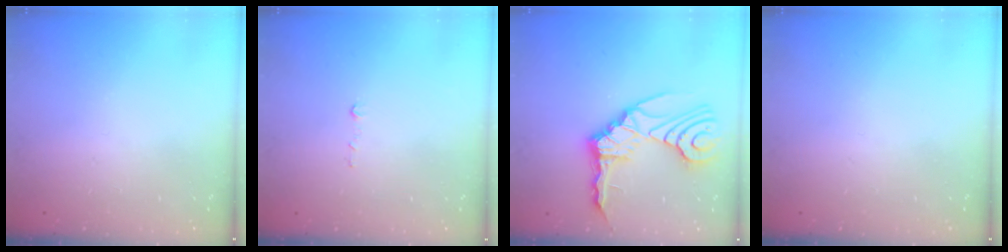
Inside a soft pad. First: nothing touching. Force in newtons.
{"total": 4.5, "press": 4.2, "slide": 1.7}
{"total": 14.5, "press": 13.4, "slide": 5.4}
{"total": 0.0}